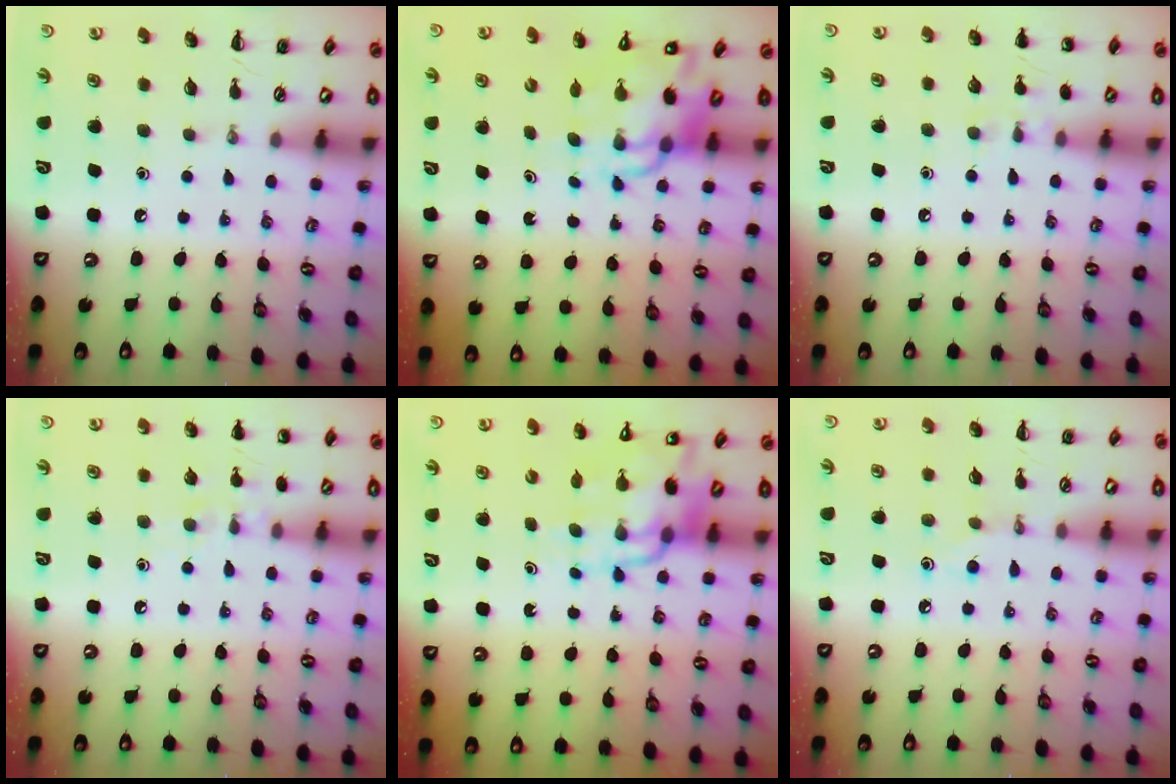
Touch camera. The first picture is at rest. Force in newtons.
{"total": 11.2, "press": 10.7, "slide": 3.4}
{"total": 6.6, "press": 6.3, "slide": 1.9}
{"total": 6.8, "press": 6.6, "slide": 1.6}
{"total": 14.5, "press": 13.9, "slide": 4.1}
{"total": 3.9, "press": 3.8, "slide": 1.1}